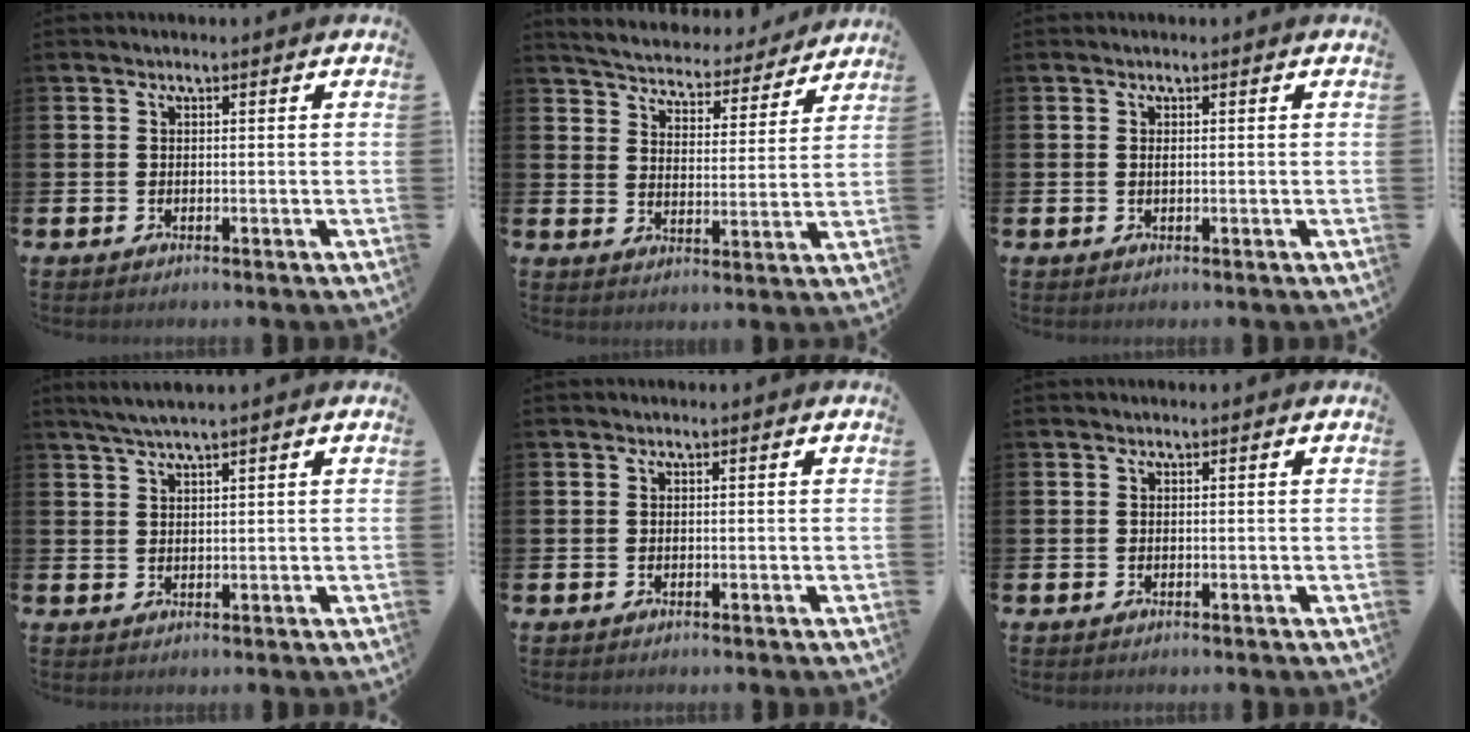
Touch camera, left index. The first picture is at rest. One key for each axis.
{"total": 5.1, "fx": 5.0, "fy": 1.1, "fz": 0.5, "tx": -0.033, "ty": -0.044, "tz": 0.082}
{"total": 0.5, "fx": 0.2, "fy": 0.1, "fz": 0.5, "tx": -0.008, "ty": -0.002, "tz": 0.003}
{"total": 2.6, "fx": 2.3, "fy": -0.2, "fz": 1.3, "tx": -0.035, "ty": 0.001, "tz": 0.042}
{"total": 0.0}
{"total": 0.0}